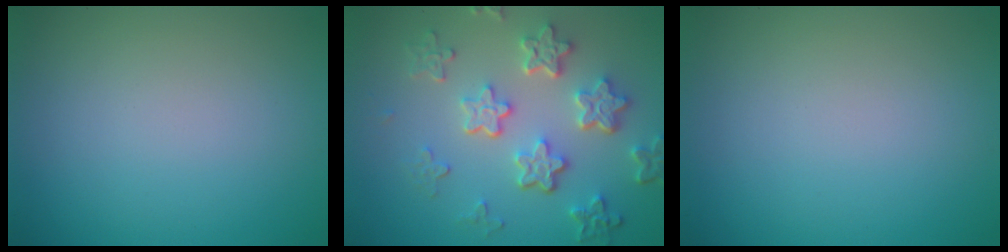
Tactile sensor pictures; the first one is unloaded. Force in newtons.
{"total": 5.7, "press": 4.3, "slide": 3.7}
{"total": 0.0}